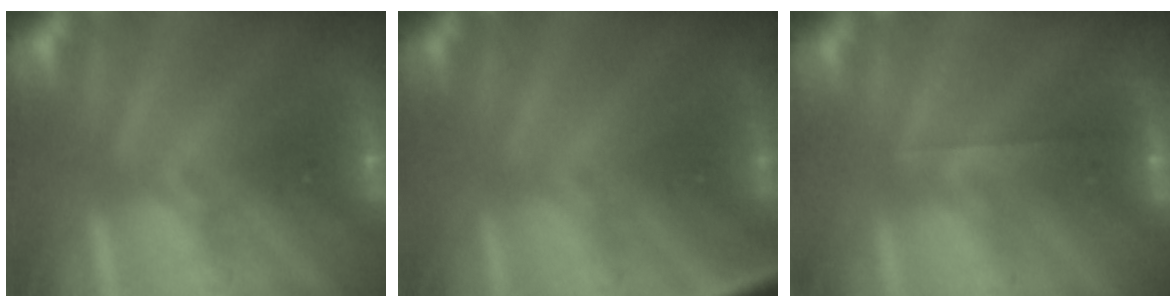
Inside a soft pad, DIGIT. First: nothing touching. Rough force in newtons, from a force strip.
{"total": 2.7}
{"total": 1.7}